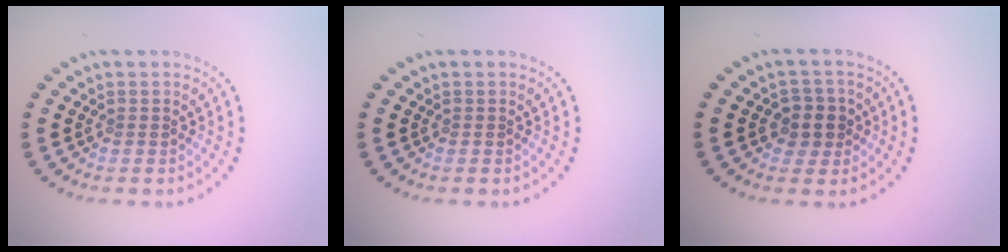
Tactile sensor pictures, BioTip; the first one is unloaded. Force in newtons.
{"total": 0.0}
{"total": 2.5, "press": 2.3, "slide": 0.8}